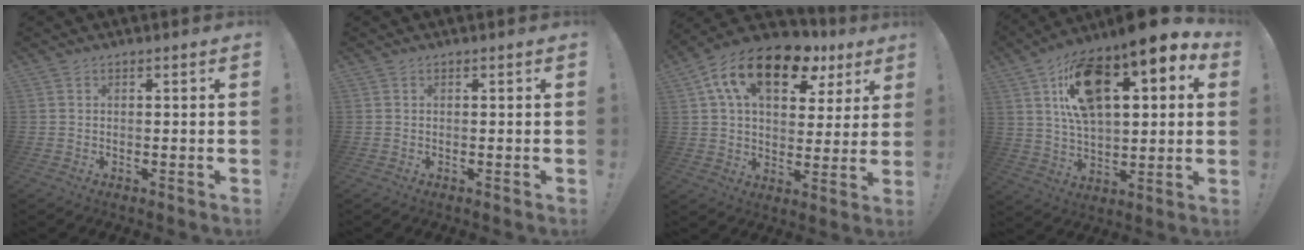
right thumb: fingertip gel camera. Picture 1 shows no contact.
{"total": 0.0}
{"total": 18.1, "force": [9.0, 9.7, 12.3], "torque": [-0.201, -0.038, 0.157]}
{"total": 19.6, "force": [9.2, 9.3, 14.6], "torque": [-0.261, -0.047, 0.153]}